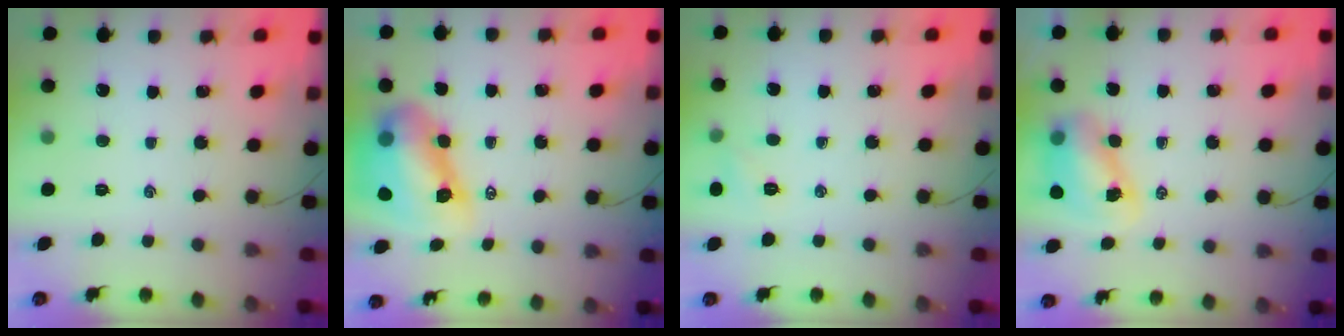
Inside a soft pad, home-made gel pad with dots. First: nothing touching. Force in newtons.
{"total": 12.8, "press": 12.2, "slide": 3.7}
{"total": 4.2, "press": 4.0, "slide": 1.1}
{"total": 7.3, "press": 7.2, "slide": 1.3}